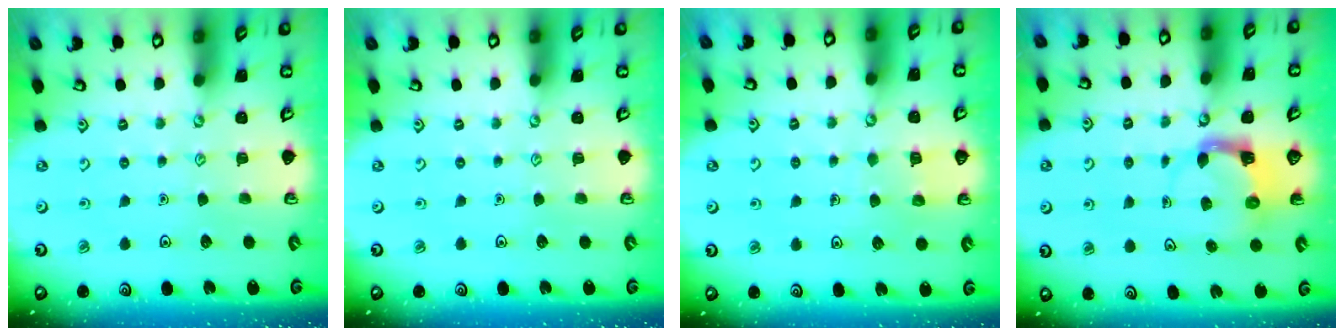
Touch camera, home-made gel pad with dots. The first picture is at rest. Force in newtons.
{"total": 0.0}
{"total": 4.4, "press": 4.4, "slide": 0.3}
{"total": 3.8, "press": 3.8, "slide": 0.6}